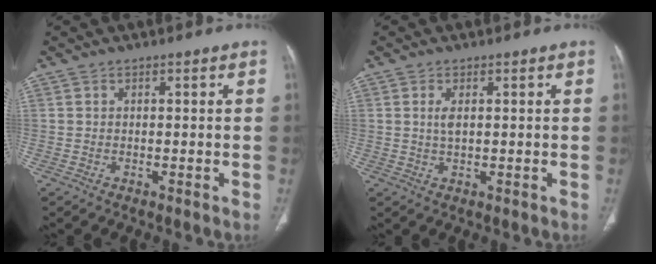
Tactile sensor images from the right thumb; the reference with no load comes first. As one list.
[{"total": 2.1, "force": [0.5, 0.8, 1.9], "torque": [-0.043, -0.003, 0.011]}]